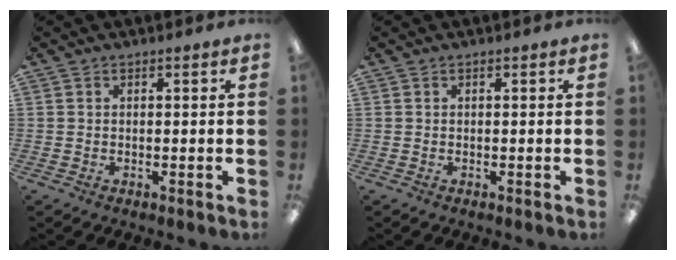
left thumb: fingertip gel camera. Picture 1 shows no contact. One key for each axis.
{"total": 0.0}